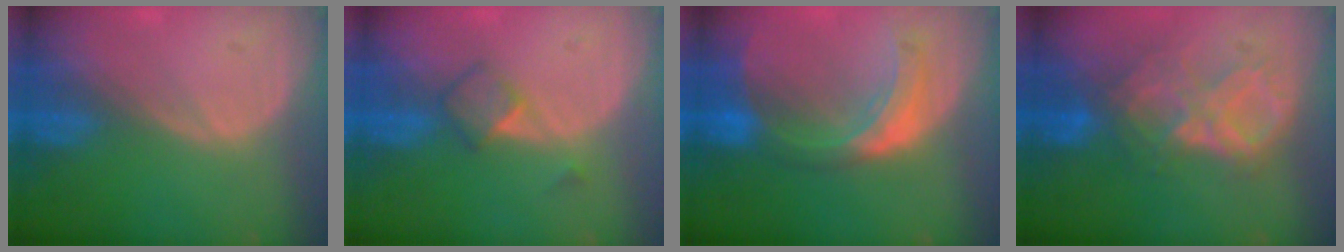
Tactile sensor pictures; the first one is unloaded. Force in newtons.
{"total": 3.6, "press": 3.3, "slide": 1.2}
{"total": 8.3, "press": 7.4, "slide": 3.8}
{"total": 8.5, "press": 7.5, "slide": 3.9}